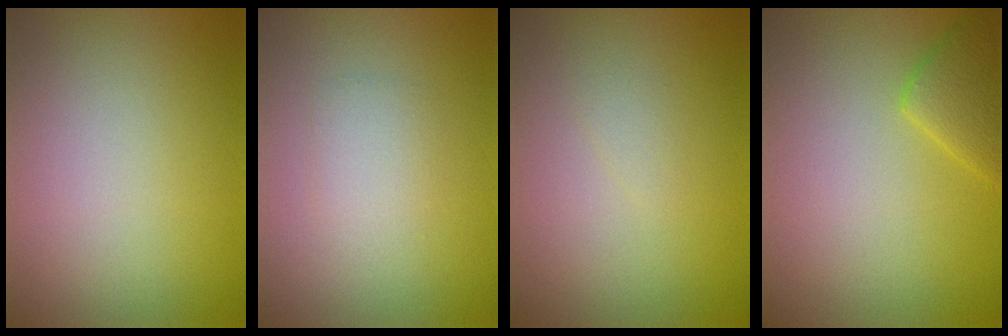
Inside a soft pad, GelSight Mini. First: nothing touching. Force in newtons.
{"total": 1.6, "press": 1.6, "slide": 0.0}
{"total": 0.6, "press": 0.6, "slide": 0.1}
{"total": 2.8, "press": 2.8, "slide": 0.3}